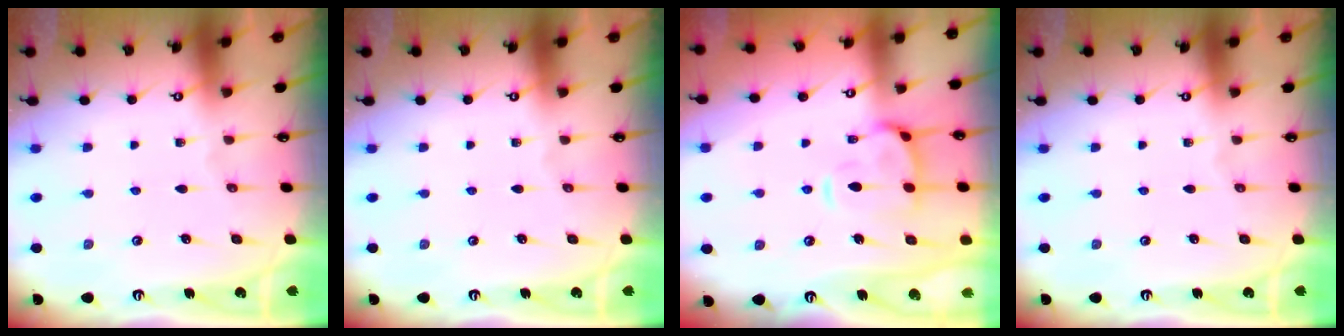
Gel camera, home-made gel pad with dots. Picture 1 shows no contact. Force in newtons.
{"total": 0.0}
{"total": 4.8, "press": 4.6, "slide": 1.5}
{"total": 0.0}